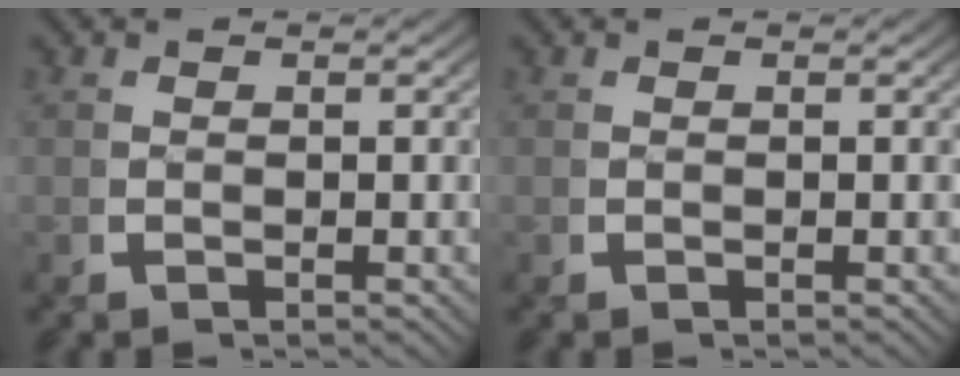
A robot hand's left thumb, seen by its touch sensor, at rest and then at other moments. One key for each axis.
{"total": 0.0}